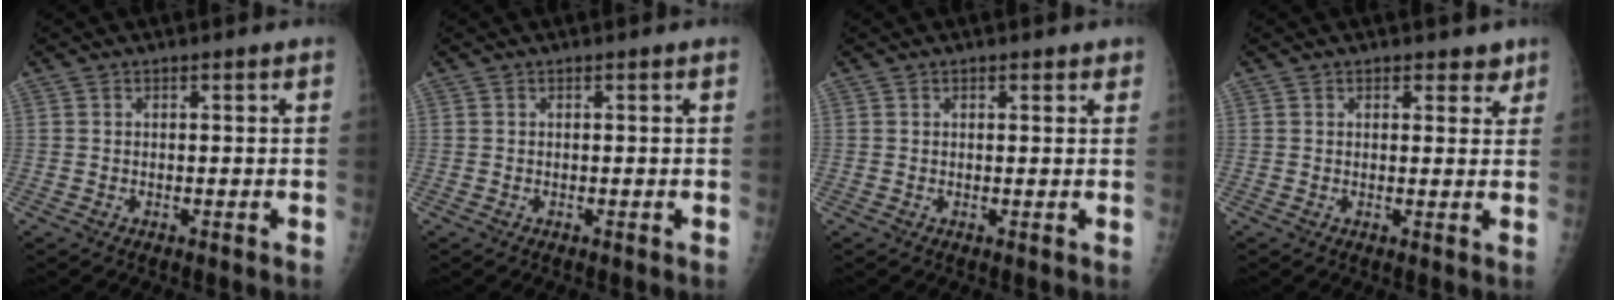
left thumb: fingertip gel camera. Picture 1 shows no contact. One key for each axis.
{"total": 0.0}
{"total": 1.2, "fx": 0.8, "fy": 0.7, "fz": 0.5, "tx": 0.002, "ty": -0.003, "tz": 0.006}
{"total": 2.9, "fx": 2.0, "fy": 1.8, "fz": 1.1, "tx": 0.013, "ty": -0.009, "tz": 0.023}